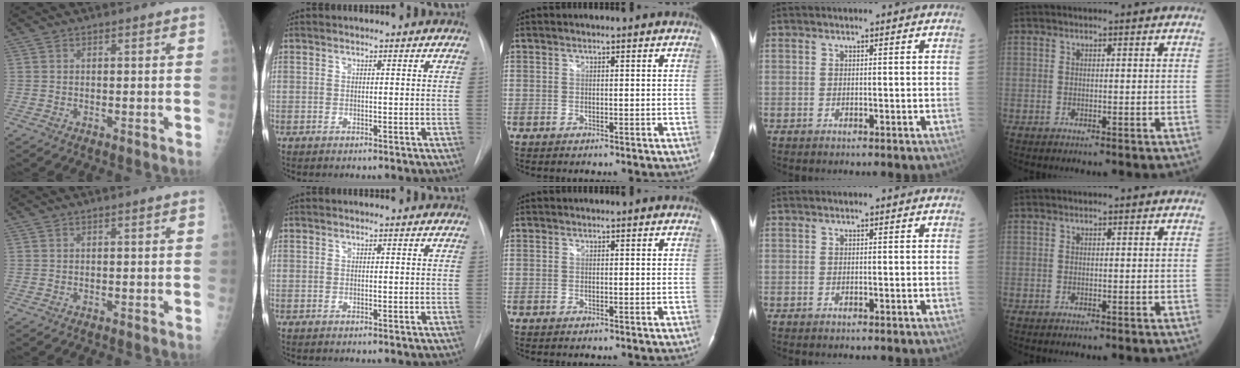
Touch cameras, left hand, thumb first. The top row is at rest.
{}